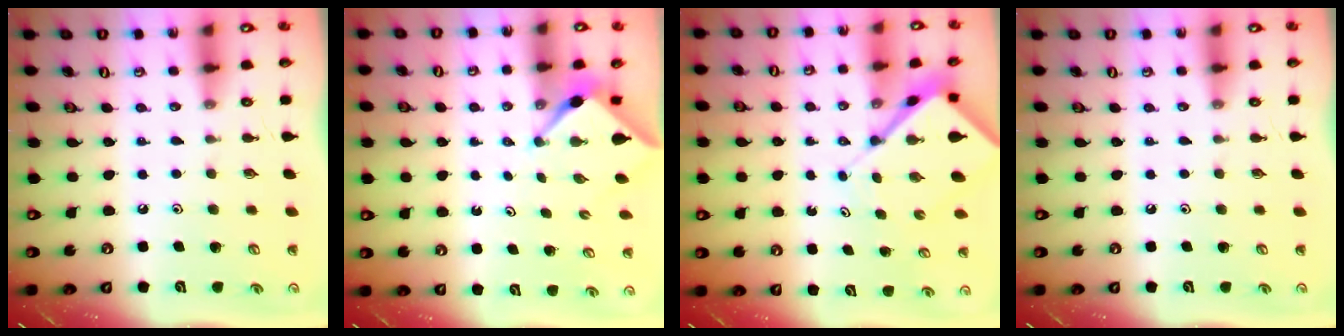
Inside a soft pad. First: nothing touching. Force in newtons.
{"total": 3.2, "press": 3.2, "slide": 0.4}
{"total": 7.1, "press": 7.0, "slide": 0.9}
{"total": 0.0}